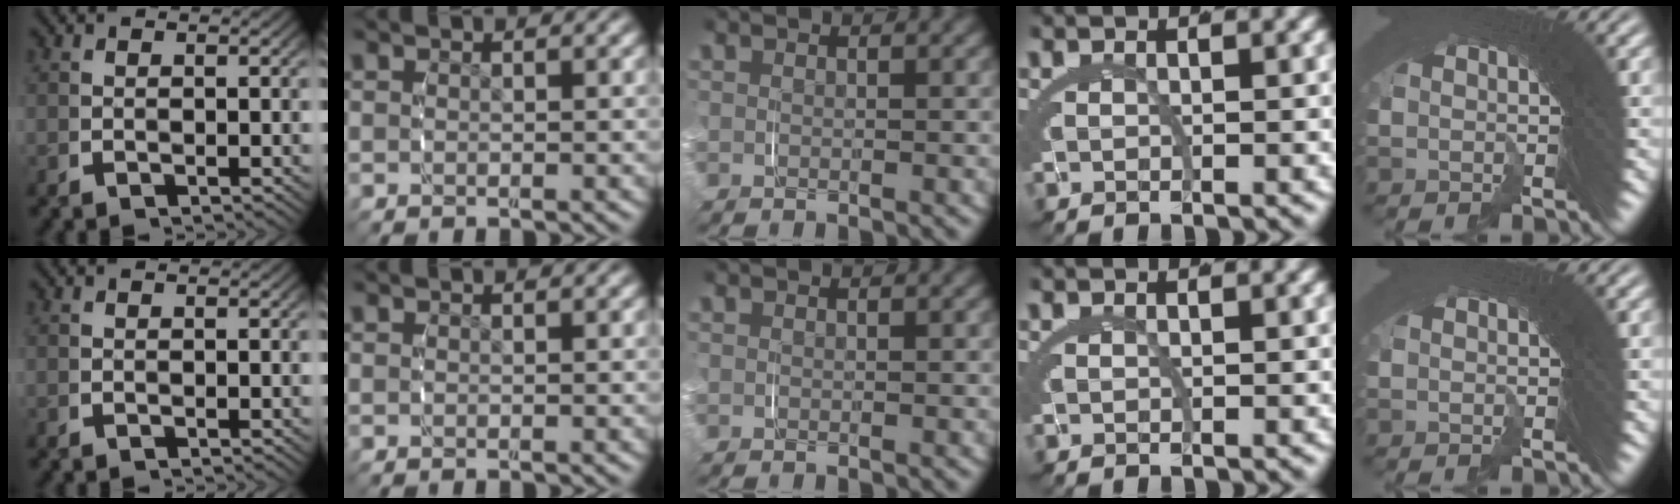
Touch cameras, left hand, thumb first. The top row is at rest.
{}